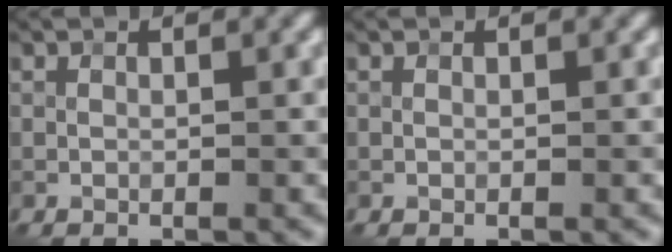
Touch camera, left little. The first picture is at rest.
{"total": 0.0}